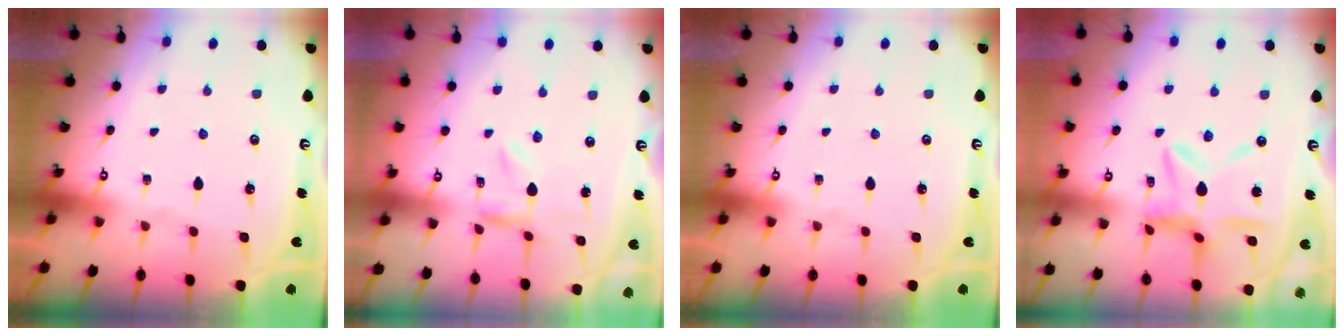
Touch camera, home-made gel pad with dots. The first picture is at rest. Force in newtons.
{"total": 1.5, "press": 1.5, "slide": 0.2}
{"total": 0.0}
{"total": 10.2, "press": 10.1, "slide": 0.7}